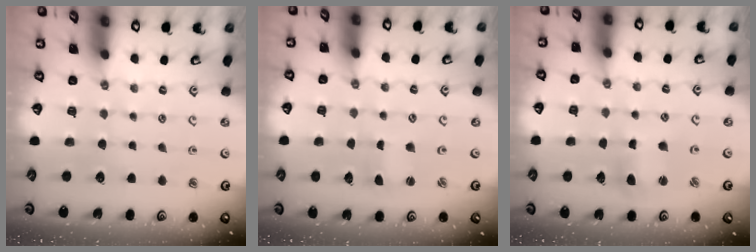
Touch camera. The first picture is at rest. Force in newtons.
{"total": 0.6, "press": 0.6, "slide": 0.0}
{"total": 4.4, "press": 4.3, "slide": 0.5}